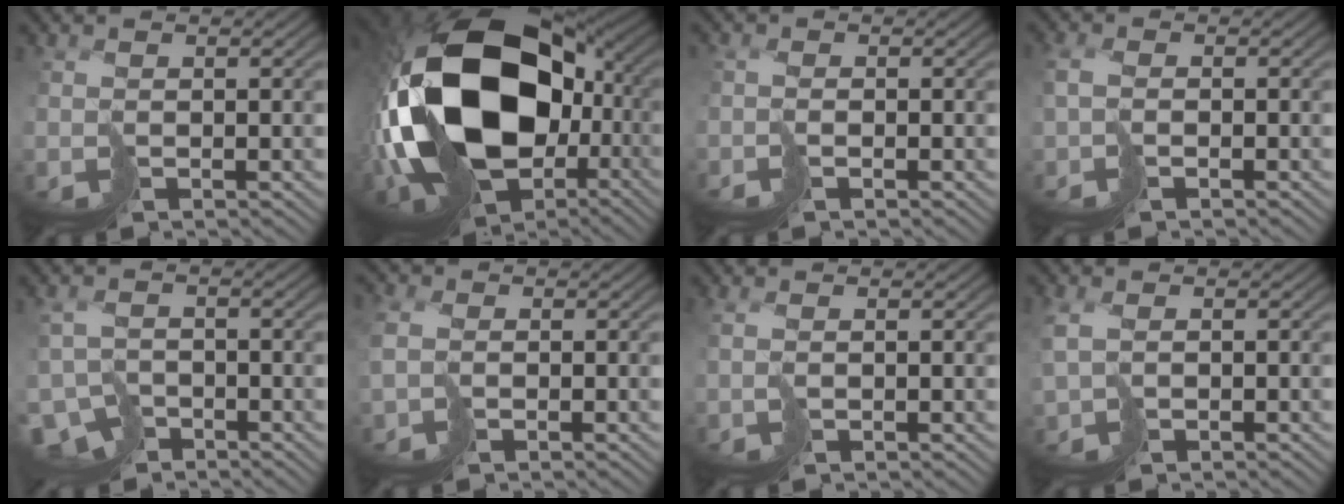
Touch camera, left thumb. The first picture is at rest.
{"total": 22.0, "force": [-0.3, 15.0, 16.1], "torque": [-0.384, -0.037, 0.024]}
{"total": 0.8, "force": [-0.8, 0.1, 0.2], "torque": [0.008, 0.009, -0.018]}
{"total": 2.4, "force": [-0.7, 1.5, 1.7], "torque": [-0.037, 0.009, -0.014]}
{"total": 4.7, "force": [-3.5, 2.4, 2.0], "torque": [-0.038, -0.009, -0.062]}
{"total": 4.2, "force": [-0.6, 3.2, 2.6], "torque": [-0.091, 0.004, -0.014]}
{"total": 1.1, "force": [0.0, 0.2, 1.1], "torque": [-0.026, 0.002, 0.004]}
{"total": 3.3, "force": [-0.2, 1.9, 2.6], "torque": [-0.060, 0.000, -0.004]}